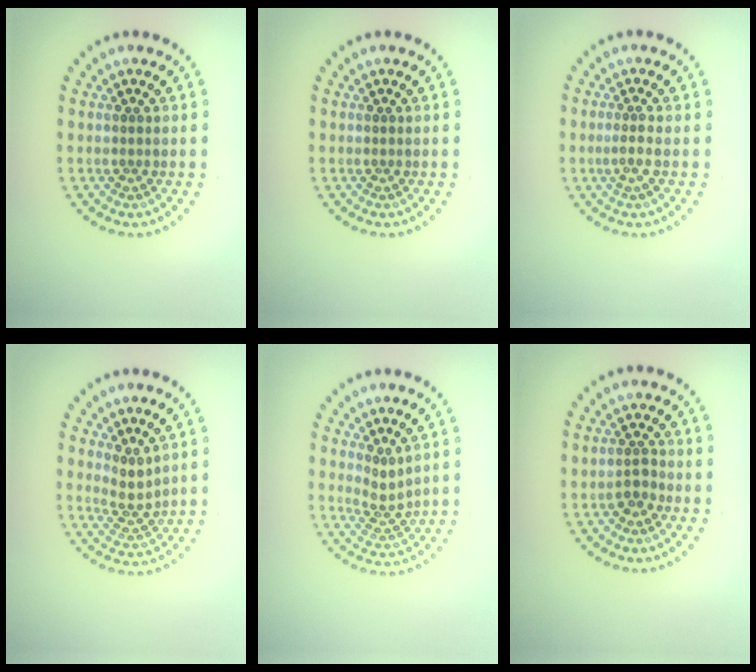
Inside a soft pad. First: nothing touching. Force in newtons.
{"total": 0.0}
{"total": 0.9, "press": 0.6, "slide": 0.6}
{"total": 2.1, "press": 1.6, "slide": 1.4}
{"total": 2.0, "press": 1.4, "slide": 1.5}
{"total": 1.5, "press": 1.2, "slide": 0.9}